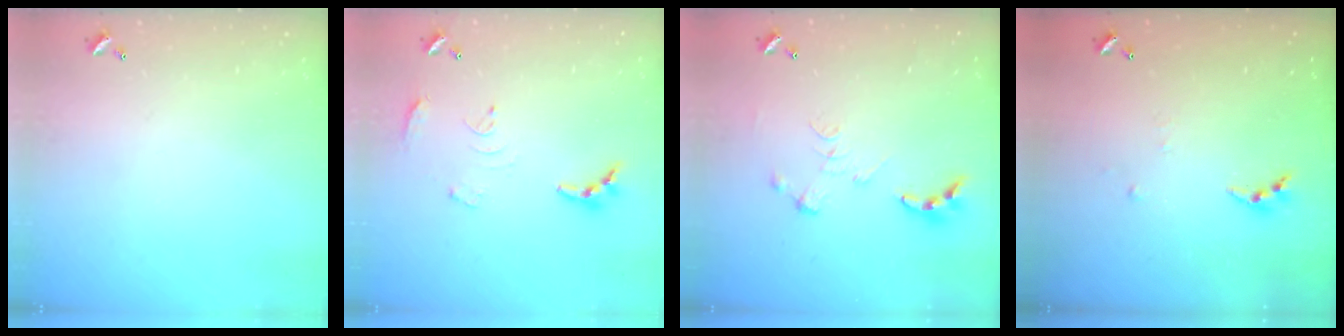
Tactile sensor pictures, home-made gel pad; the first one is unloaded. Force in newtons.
{"total": 9.8, "press": 9.8, "slide": 0.7}
{"total": 0.0}
{"total": 4.2, "press": 4.2, "slide": 0.3}